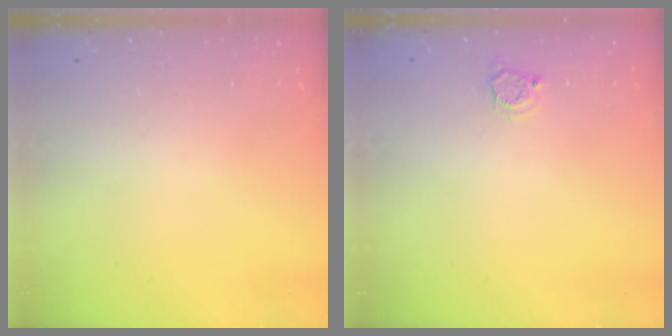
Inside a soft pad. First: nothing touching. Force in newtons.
{"total": 3.1, "press": 3.1, "slide": 0.4}